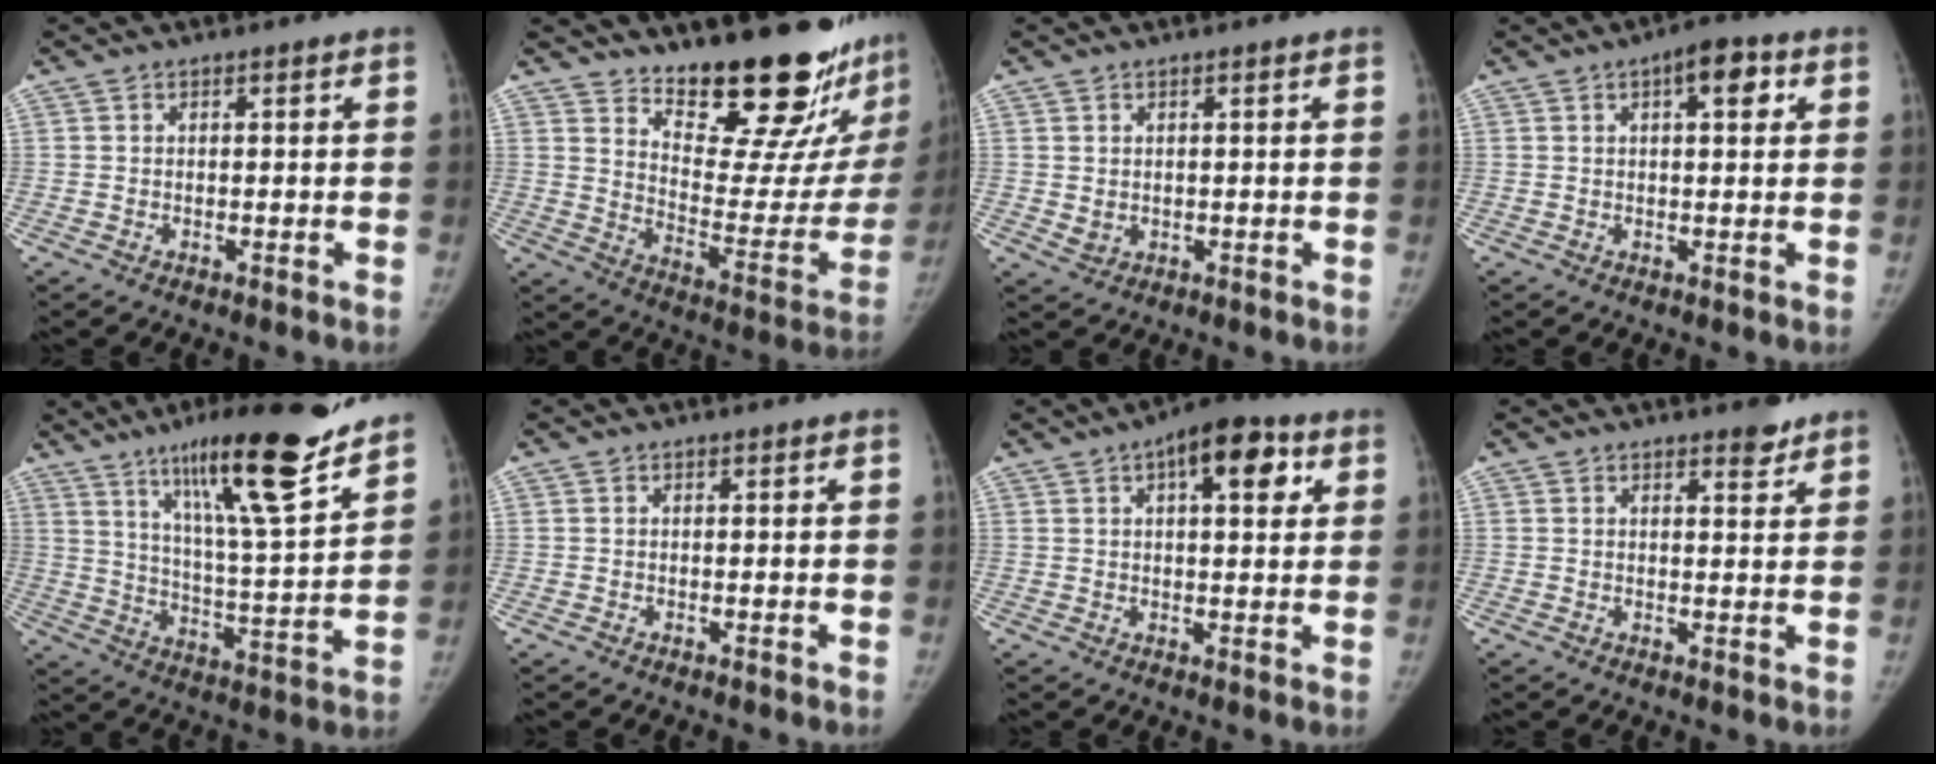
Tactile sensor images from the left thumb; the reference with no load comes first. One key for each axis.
{"total": 23.1, "fx": 19.8, "fy": 5.9, "fz": 10.3, "tx": -0.105, "ty": -0.173, "tz": 0.273}
{"total": 2.1, "fx": 0.3, "fy": 1.6, "fz": 1.4, "tx": -0.019, "ty": -0.006, "tz": 0.013}
{"total": 6.0, "fx": 2.4, "fy": 2.4, "fz": 4.9, "tx": -0.055, "ty": 0.002, "tz": 0.027}
{"total": 20.7, "fx": 14.8, "fy": 2.2, "fz": 14.3, "tx": -0.203, "ty": -0.079, "tz": 0.240}
{"total": 0.0}
{"total": 10.4, "fx": 4.3, "fy": 4.5, "fz": 8.4, "tx": -0.094, "ty": 0.005, "tz": 0.055}
{"total": 2.9, "fx": 2.4, "fy": 1.0, "fz": 1.4, "tx": -0.008, "ty": -0.017, "tz": 0.032}